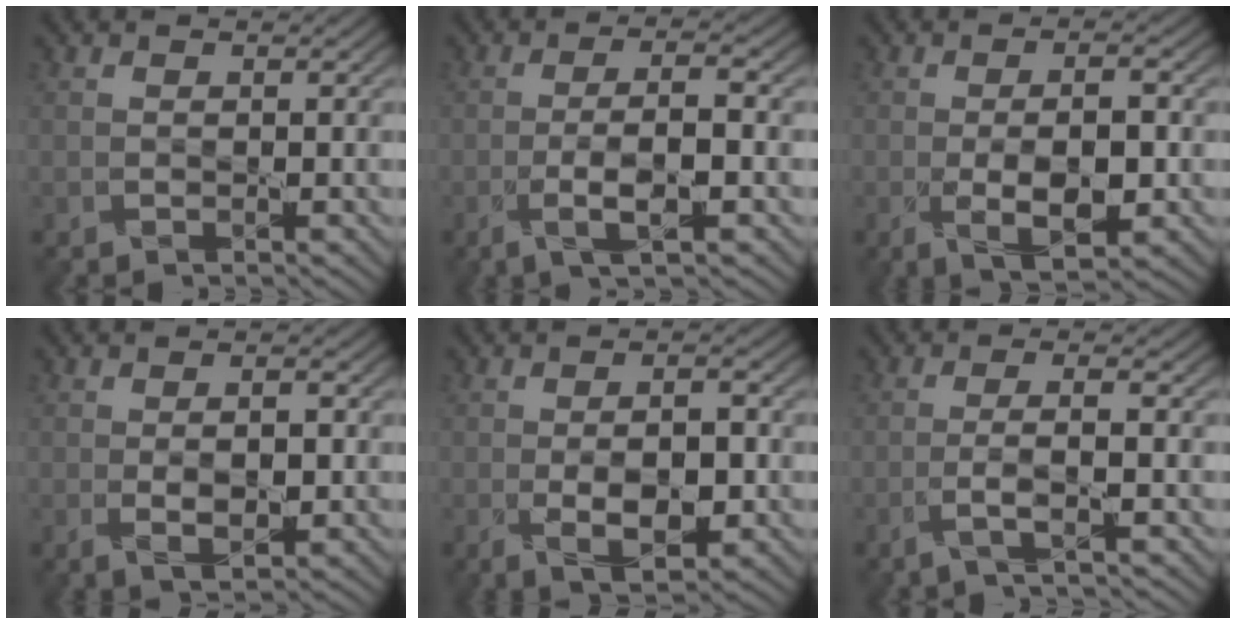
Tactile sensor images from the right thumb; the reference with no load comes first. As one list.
[{"total": 5.5, "force": [-1.8, 1.2, 5.1], "torque": [-0.097, 0.010, -0.039]}, {"total": 6.7, "force": [-1.4, 2.6, 6.0], "torque": [-0.111, -0.008, -0.021]}, {"total": 3.5, "force": [-0.1, 1.6, 3.1], "torque": [-0.063, -0.005, -0.001]}, {"total": 5.9, "force": [-1.1, 2.8, 5.1], "torque": [-0.094, -0.009, -0.016]}, {"total": 3.3, "force": [-1.3, 0.3, 3.0], "torque": [-0.056, 0.015, -0.044]}]